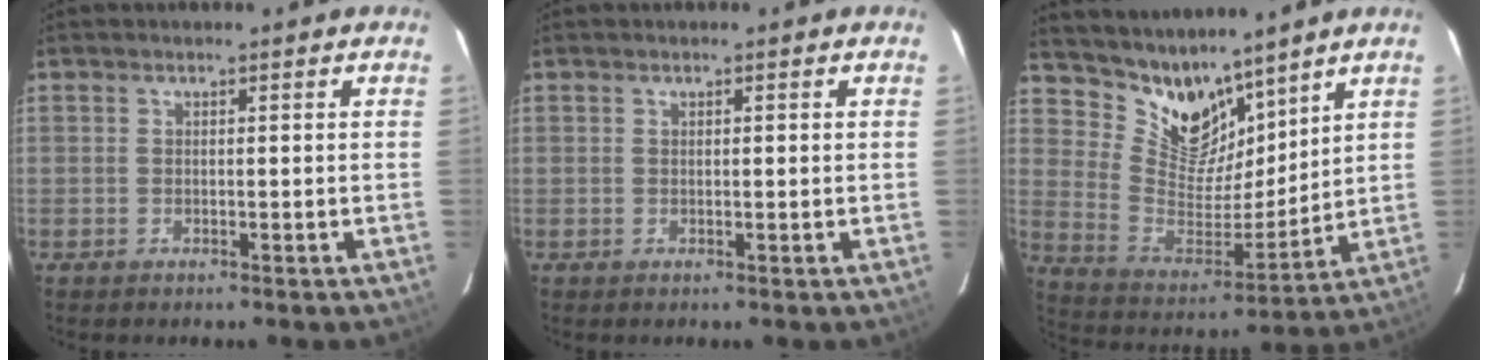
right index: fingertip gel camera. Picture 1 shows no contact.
{"total": 0.6, "force": [0.3, 0.1, 0.6], "torque": [-0.008, 0.003, 0.006]}
{"total": 13.1, "force": [10.7, 6.2, 4.2], "torque": [-0.086, -0.008, 0.213]}